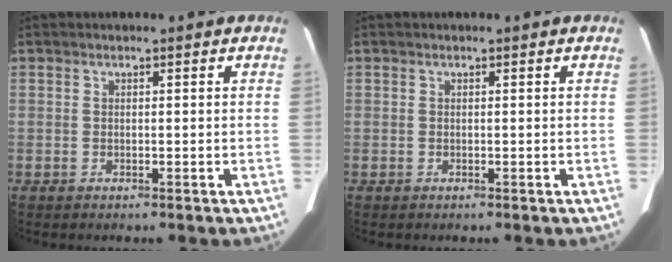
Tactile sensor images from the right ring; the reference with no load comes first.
{"total": 0.0}